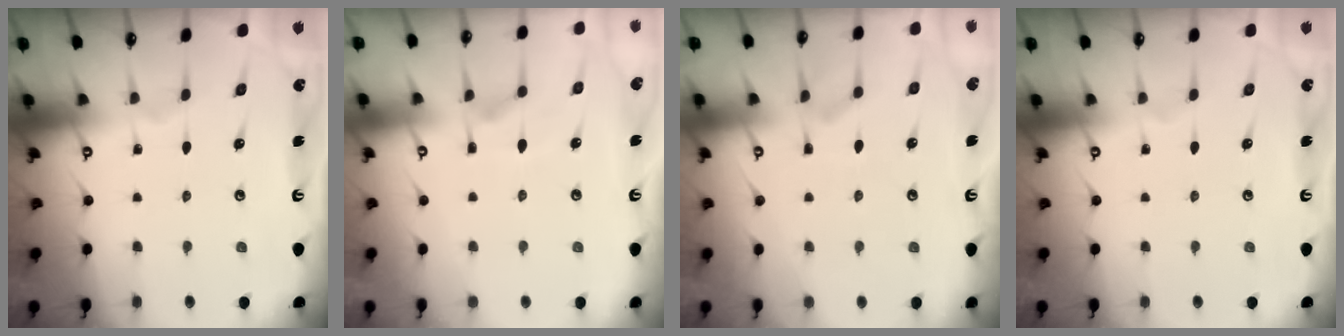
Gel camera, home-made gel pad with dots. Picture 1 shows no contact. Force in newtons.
{"total": 3.5, "press": 3.3, "slide": 1.3}
{"total": 1.3, "press": 0.5, "slide": 1.2}
{"total": 0.0}